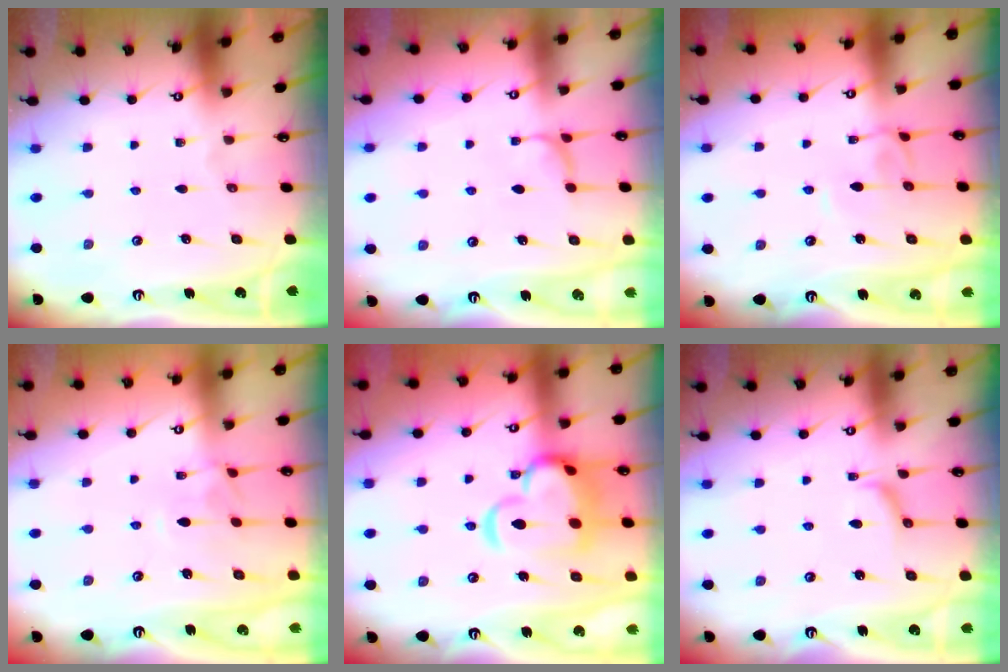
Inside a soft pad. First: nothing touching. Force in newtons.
{"total": 1.4, "press": 1.3, "slide": 0.5}
{"total": 2.7, "press": 2.7, "slide": 0.2}
{"total": 2.6, "press": 2.5, "slide": 0.6}
{"total": 11.4, "press": 11.2, "slide": 1.9}
{"total": 1.3, "press": 1.2, "slide": 0.5}